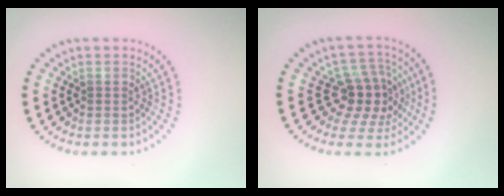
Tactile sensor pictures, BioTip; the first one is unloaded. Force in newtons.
{"total": 4.3, "press": 3.7, "slide": 2.1}